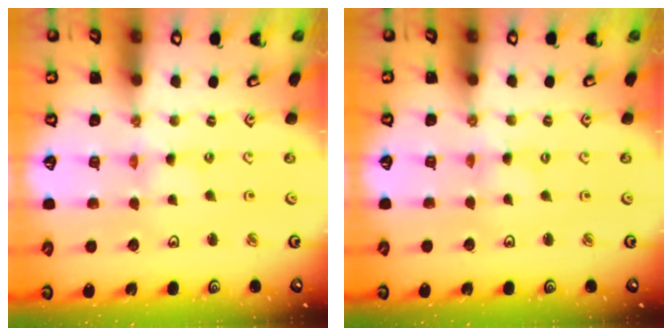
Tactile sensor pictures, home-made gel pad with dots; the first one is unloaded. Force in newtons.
{"total": 0.0}